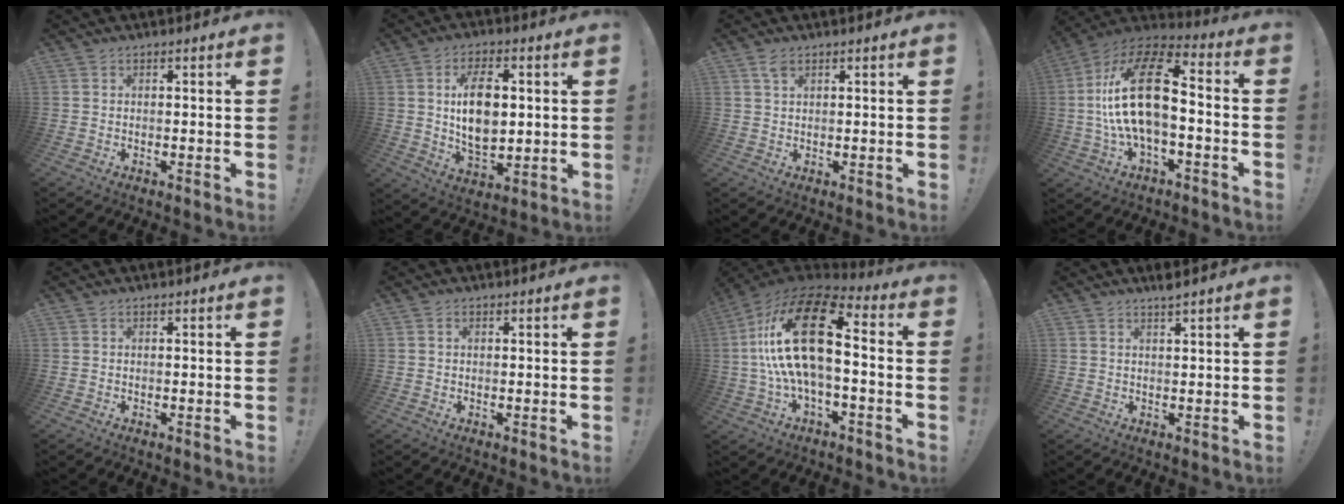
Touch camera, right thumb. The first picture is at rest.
{"total": 13.7, "force": [1.9, 8.2, 10.9], "torque": [-0.184, -0.002, 0.030]}
{"total": 1.8, "force": [1.1, 0.9, 1.1], "torque": [-0.019, 0.000, 0.019]}
{"total": 21.3, "force": [0.0, 10.0, 18.8], "torque": [-0.344, 0.012, 0.001]}
{"total": 0.0}
{"total": 0.6, "force": [0.2, 0.5, 0.3], "torque": [-0.008, 0.003, 0.005]}
{"total": 23.1, "force": [1.5, 10.1, 20.7], "torque": [-0.390, 0.009, 0.026]}
{"total": 2.2, "force": [1.8, -0.3, 1.2], "torque": [-0.026, -0.007, 0.030]}